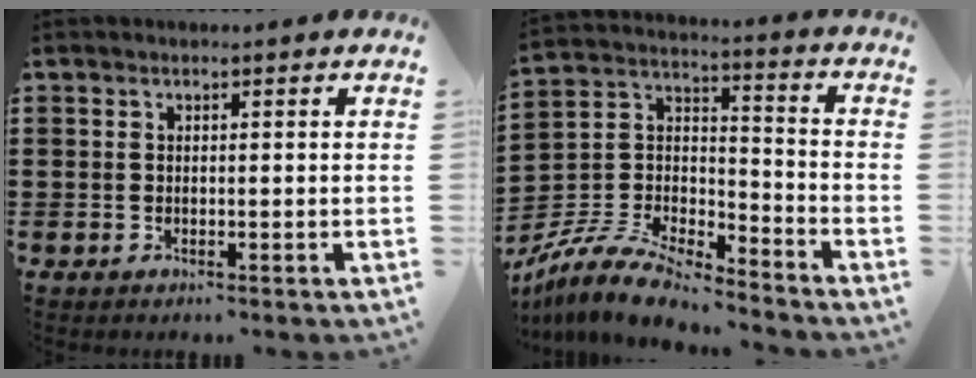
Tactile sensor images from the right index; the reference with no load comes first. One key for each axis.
{"total": 9.2, "fx": -8.5, "fy": 1.7, "fz": 3.1, "tx": -0.077, "ty": 0.008, "tz": -0.173}